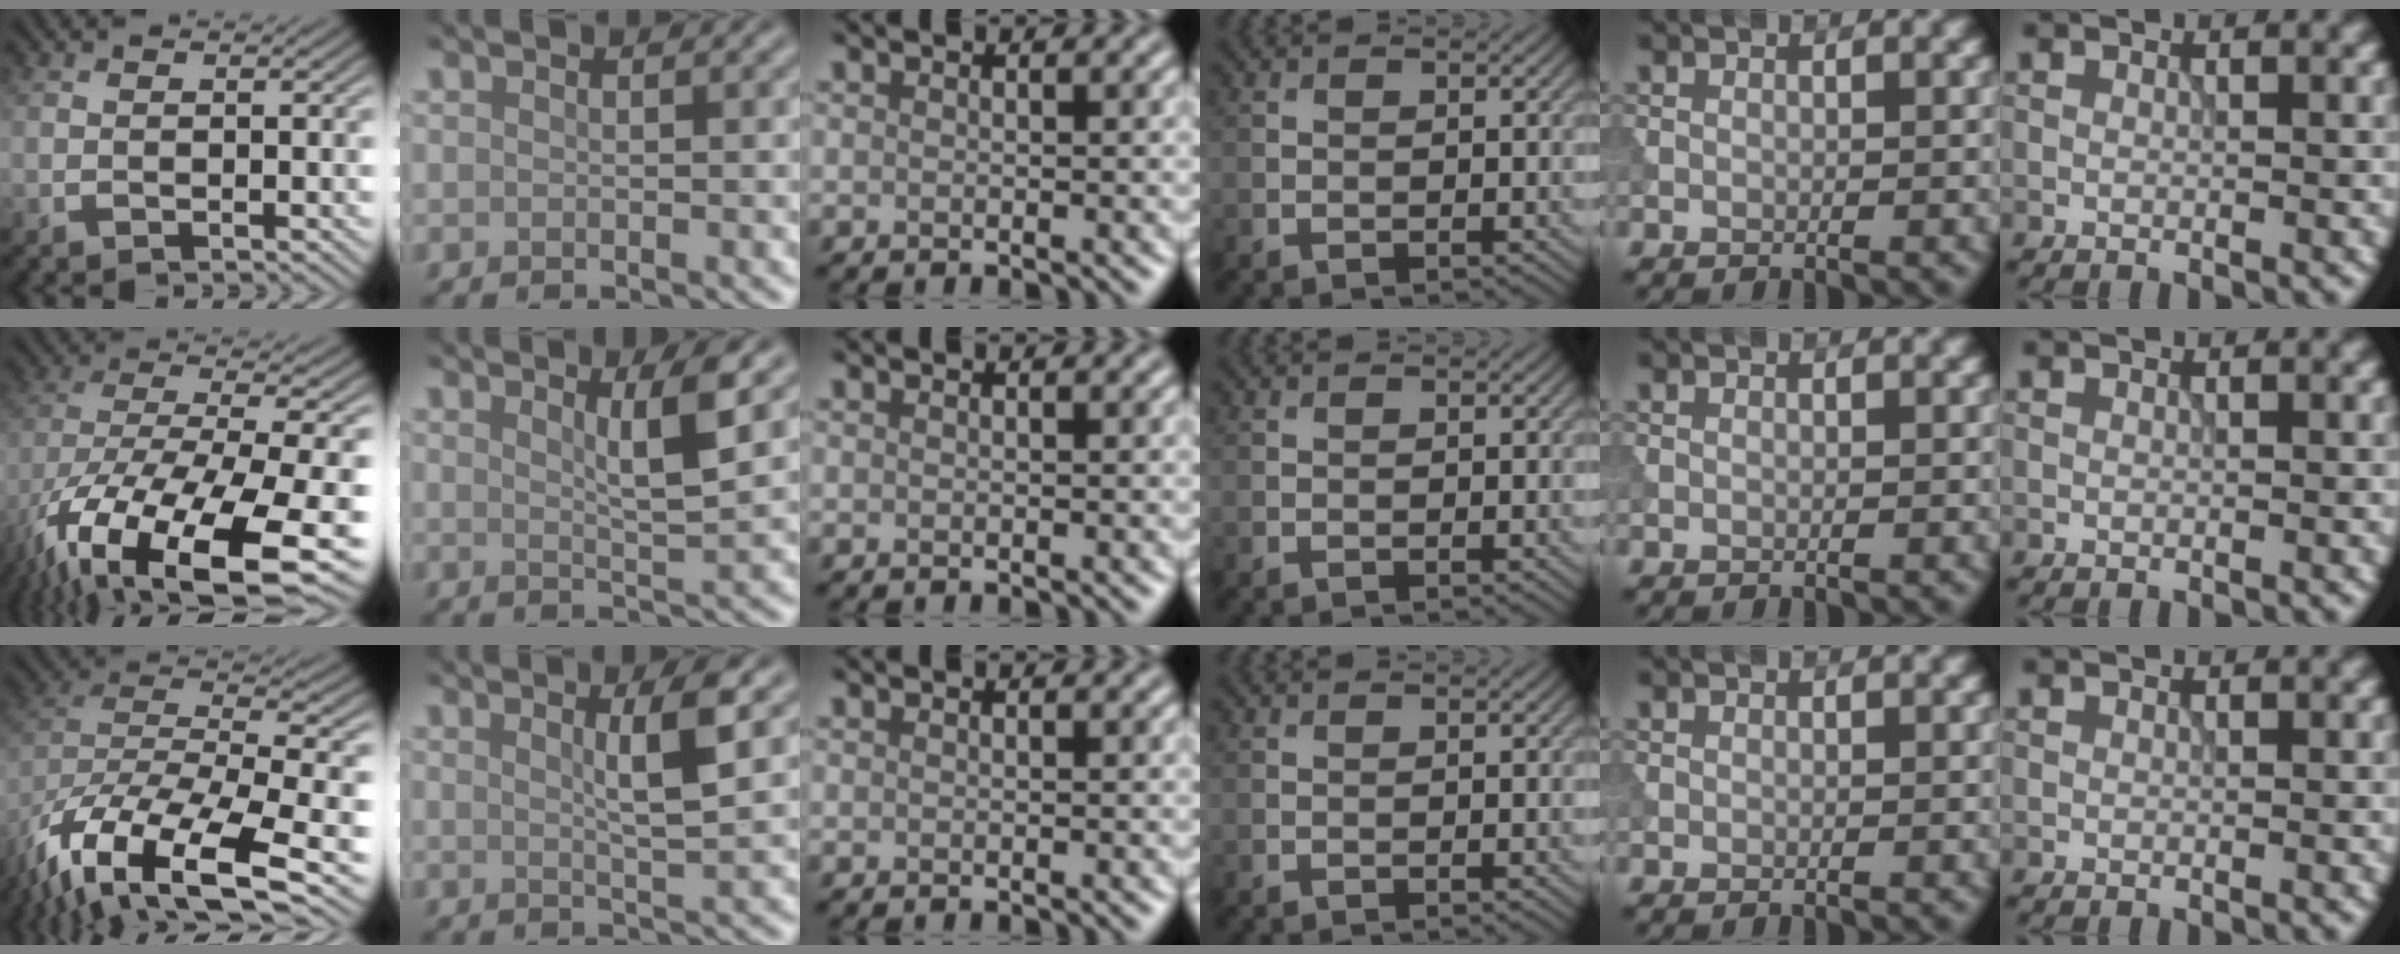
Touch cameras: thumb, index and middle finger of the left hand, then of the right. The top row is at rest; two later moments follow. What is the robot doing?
{"motion": "extract", "object": "tissue"}